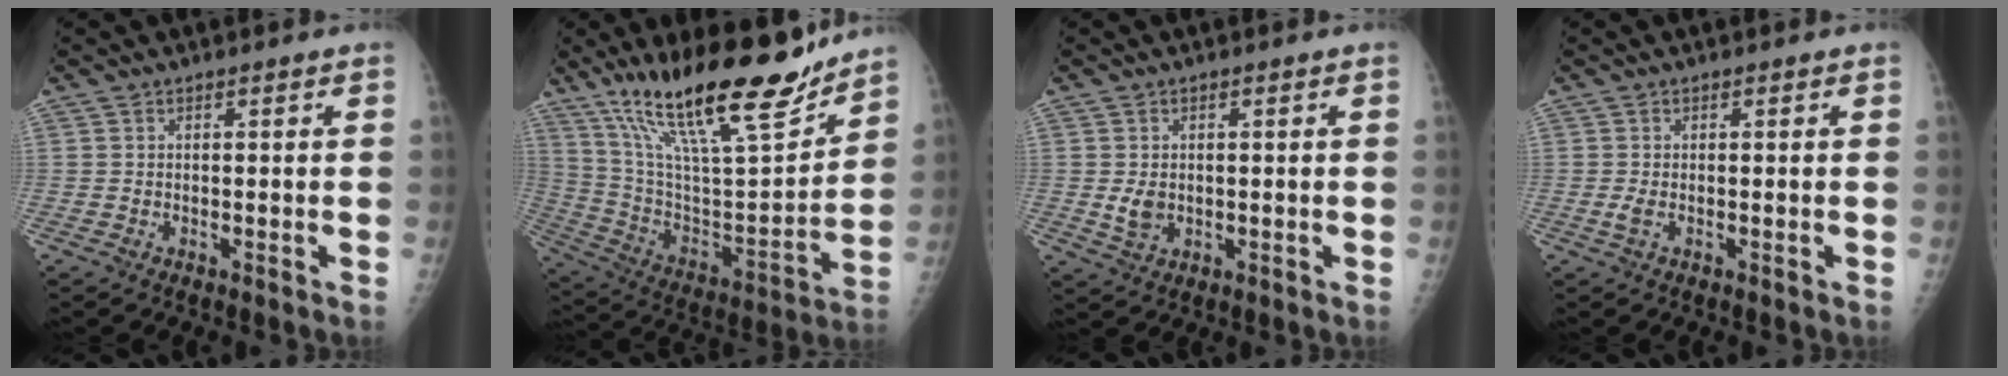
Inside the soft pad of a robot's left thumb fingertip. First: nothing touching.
{"total": 25.9, "force": [18.5, 6.1, 17.0], "torque": [-0.262, -0.075, 0.320]}
{"total": 3.5, "force": [-0.1, 2.7, 2.3], "torque": [-0.034, -0.005, 0.005]}
{"total": 1.6, "force": [-0.1, 0.8, 1.4], "torque": [-0.034, -0.004, -0.005]}